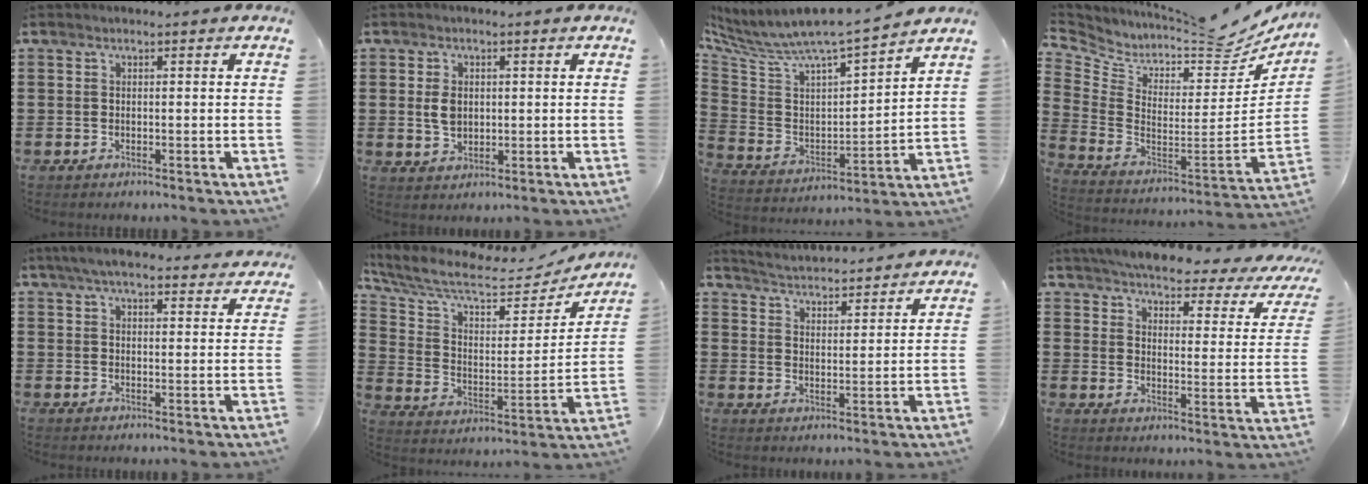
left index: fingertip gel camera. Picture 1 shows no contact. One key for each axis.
{"total": 3.4, "fx": 0.3, "fy": 2.4, "fz": 2.4, "tx": -0.060, "ty": 0.006, "tz": 0.003}
{"total": 6.9, "fx": 6.1, "fy": 0.8, "fz": 3.2, "tx": -0.093, "ty": -0.058, "tz": 0.095}
{"total": 5.0, "fx": 4.5, "fy": 1.3, "fz": 1.8, "tx": -0.055, "ty": -0.062, "tz": 0.064}
{"total": 5.7, "fx": 5.1, "fy": 0.9, "fz": 2.3, "tx": -0.059, "ty": -0.011, "tz": 0.094}
{"total": 8.4, "fx": 6.9, "fy": 2.2, "fz": 4.2, "tx": -0.114, "ty": -0.047, "tz": 0.117}
{"total": 3.5, "fx": 3.5, "fy": -0.5, "fz": -0.2, "tx": -0.017, "ty": -0.032, "tz": 0.055}
{"total": 4.2, "fx": 3.7, "fy": -0.1, "fz": 2.1, "tx": -0.063, "ty": -0.031, "tz": 0.054}